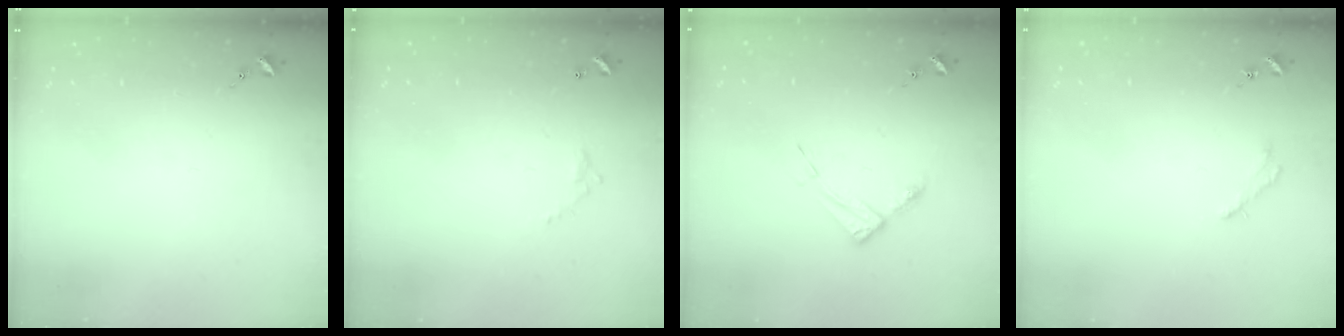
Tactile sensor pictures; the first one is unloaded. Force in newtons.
{"total": 4.0, "press": 4.0, "slide": 0.2}
{"total": 7.7, "press": 7.7, "slide": 0.6}
{"total": 2.5, "press": 2.5, "slide": 0.2}